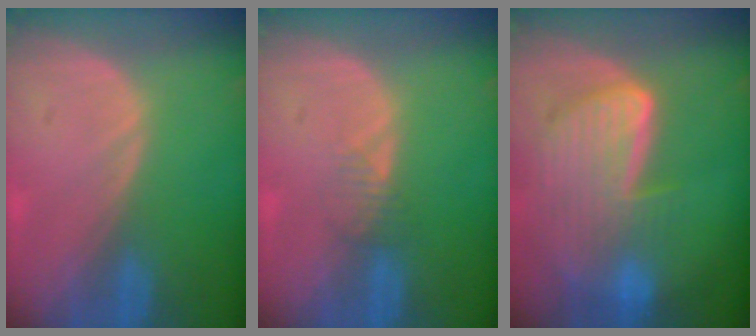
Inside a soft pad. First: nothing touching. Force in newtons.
{"total": 1.6, "press": 1.6, "slide": 0.2}
{"total": 9.1, "press": 8.0, "slide": 4.5}